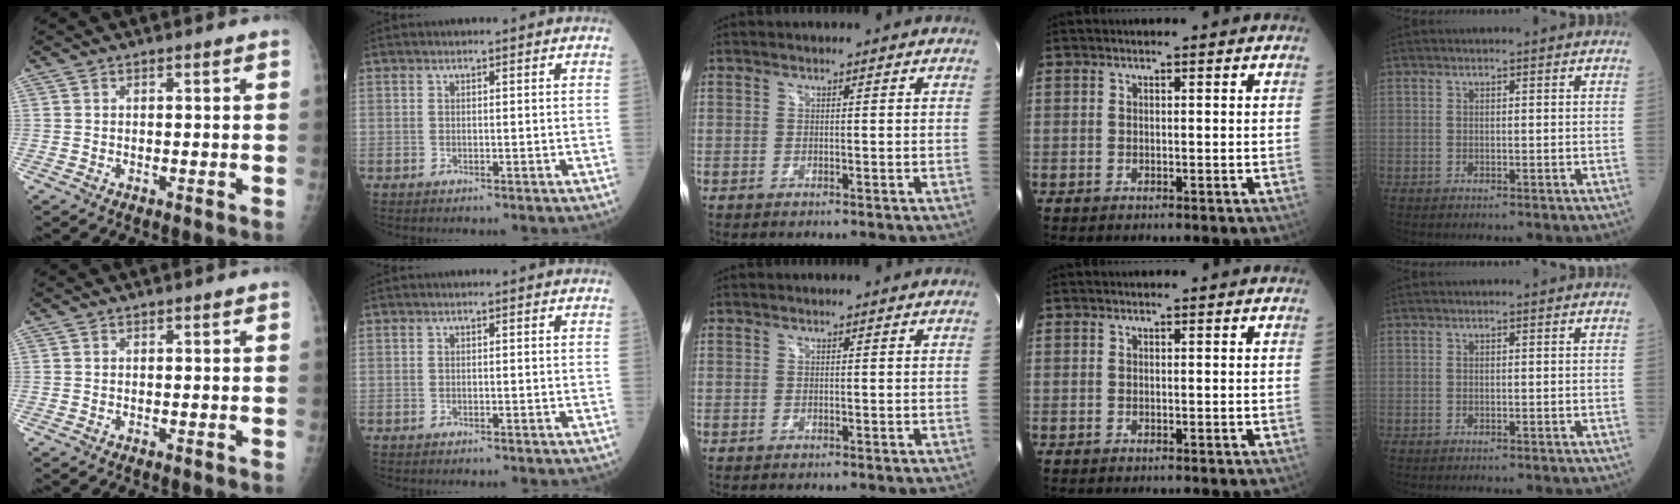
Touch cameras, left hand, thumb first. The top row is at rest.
{}